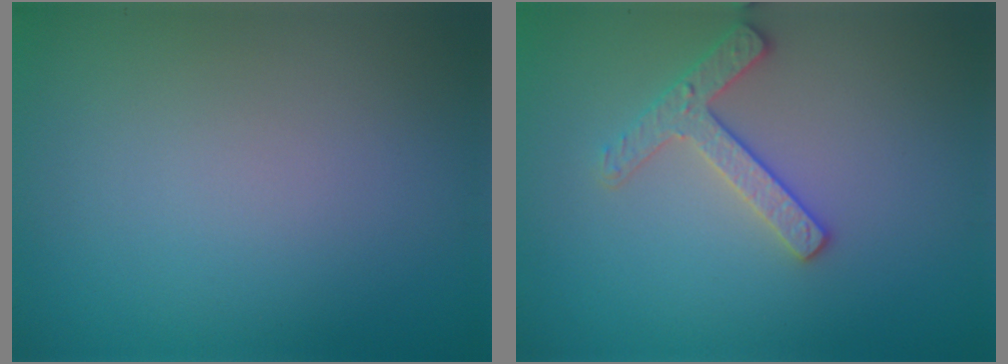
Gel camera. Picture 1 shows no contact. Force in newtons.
{"total": 2.5, "press": 2.5, "slide": 0.3}